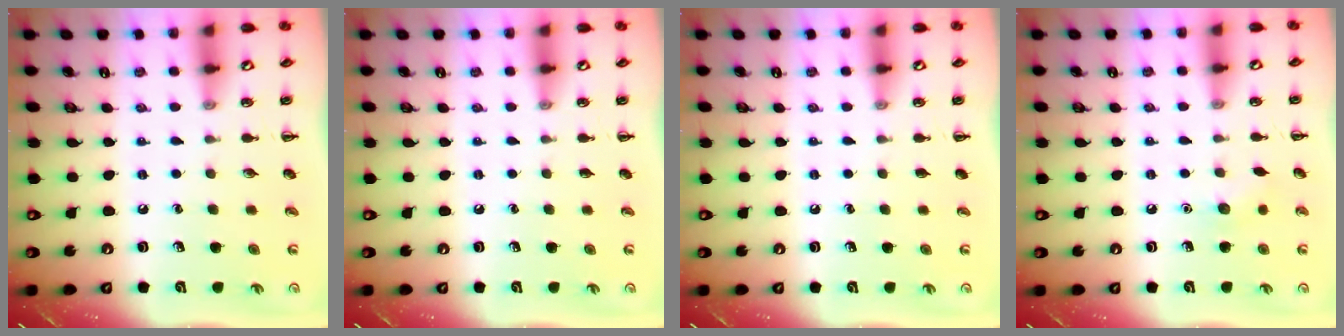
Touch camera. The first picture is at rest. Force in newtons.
{"total": 0.0}
{"total": 0.0}
{"total": 6.4, "press": 6.2, "slide": 1.8}